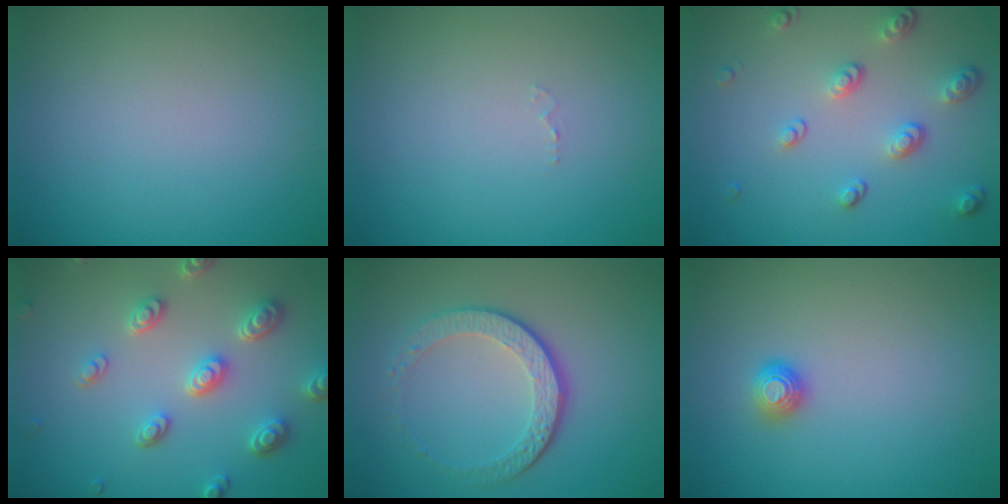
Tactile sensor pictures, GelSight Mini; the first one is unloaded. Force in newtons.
{"total": 0.5, "press": 0.5, "slide": 0.1}
{"total": 3.3, "press": 2.5, "slide": 2.1}
{"total": 4.6, "press": 3.6, "slide": 2.9}
{"total": 4.3, "press": 3.0, "slide": 3.1}
{"total": 1.2, "press": 1.1, "slide": 0.4}